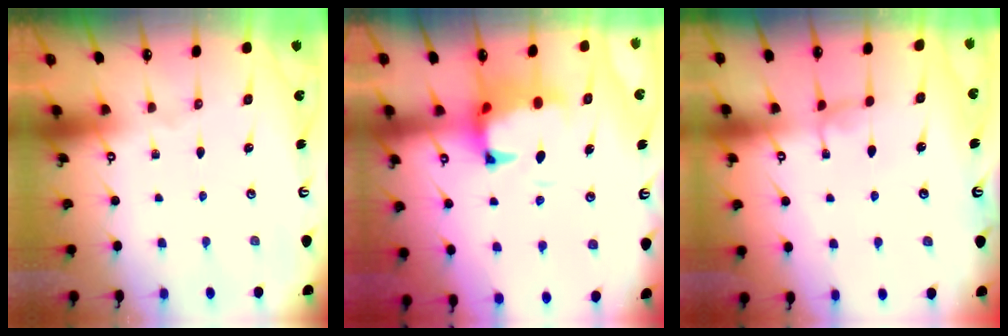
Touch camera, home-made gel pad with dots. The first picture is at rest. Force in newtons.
{"total": 2.8, "press": 2.4, "slide": 1.3}
{"total": 0.5, "press": 0.3, "slide": 0.4}